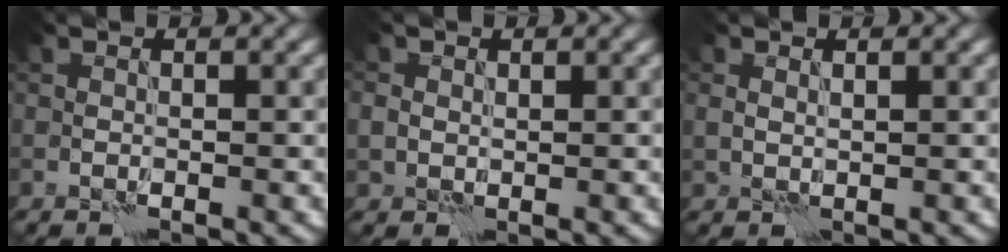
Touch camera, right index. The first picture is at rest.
{"total": 1.4, "force": [0.5, 1.3, 0.3], "torque": [-0.006, -0.001, 0.010]}
{"total": 0.7, "force": [0.3, 0.5, 0.4], "torque": [-0.009, -0.001, 0.009]}